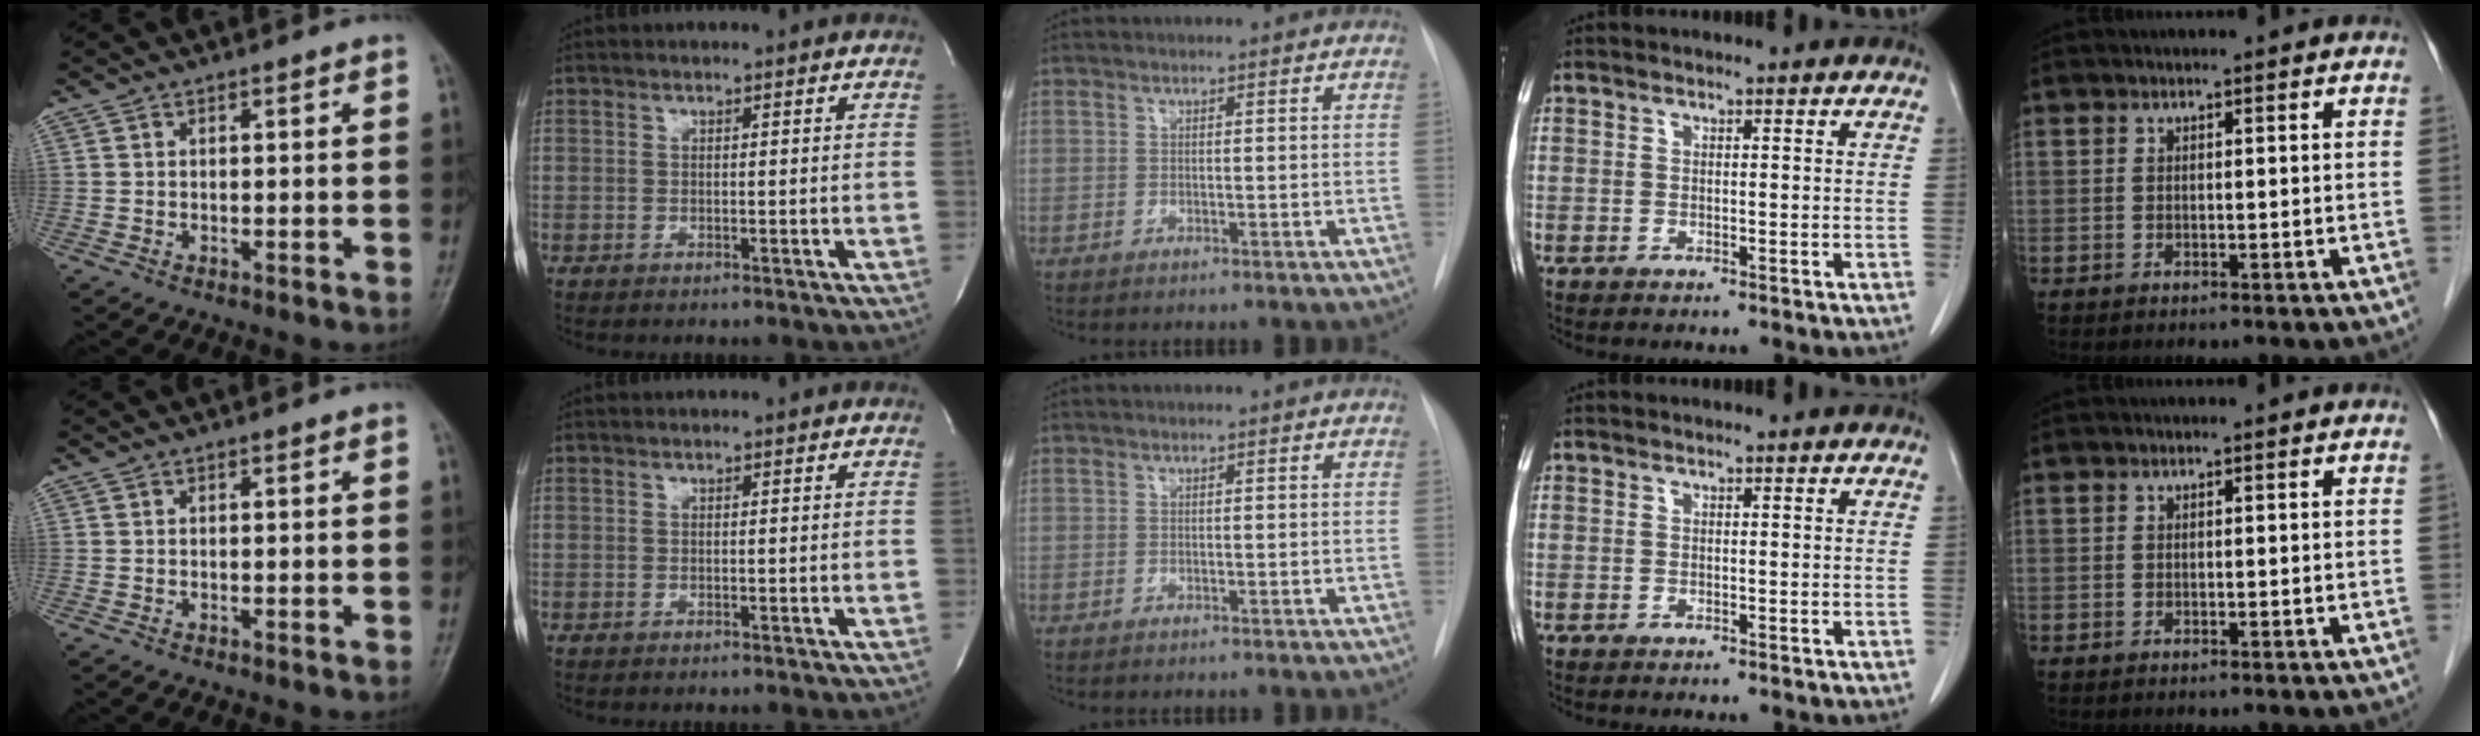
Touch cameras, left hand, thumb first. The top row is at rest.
{}